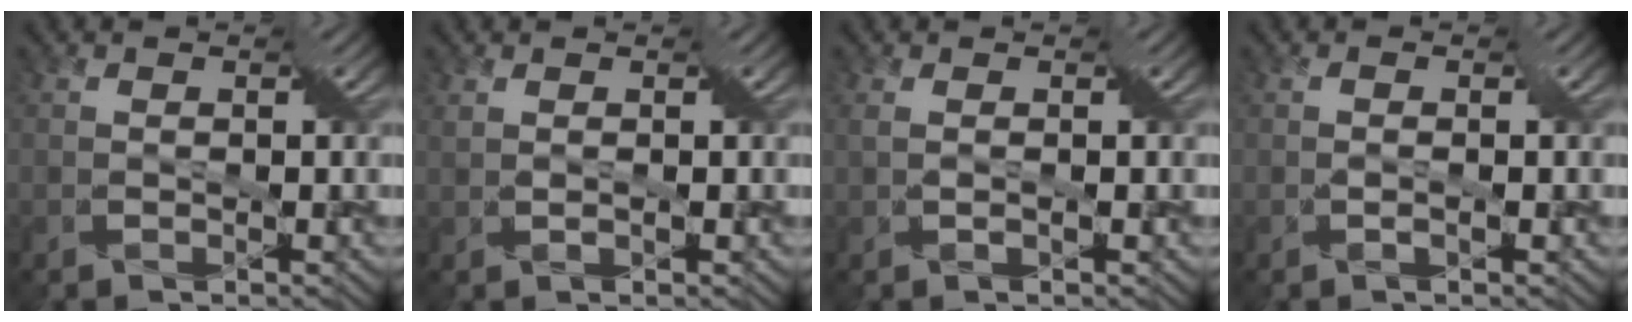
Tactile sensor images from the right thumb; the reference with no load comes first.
{"total": 1.3, "force": [0.6, 0.6, 0.9], "torque": [-0.022, 0.001, 0.015]}
{"total": 1.8, "force": [0.2, 0.8, 1.7], "torque": [-0.034, 0.000, 0.004]}
{"total": 1.2, "force": [-0.2, 0.3, 1.2], "torque": [-0.023, -0.001, -0.003]}